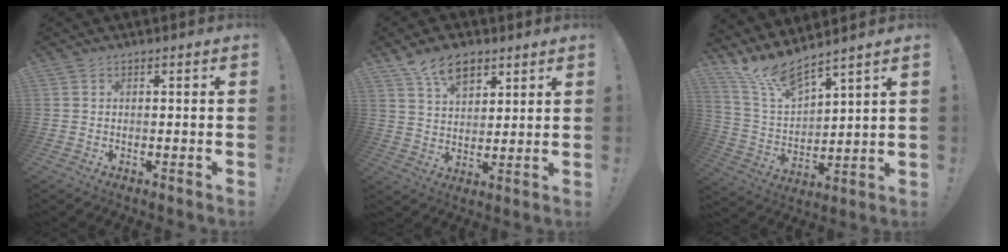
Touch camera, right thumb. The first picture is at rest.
{"total": 9.8, "force": [6.2, 5.7, 5.1], "torque": [-0.084, -0.024, 0.117]}
{"total": 11.5, "force": [10.3, 1.8, 4.8], "torque": [-0.119, -0.078, 0.189]}